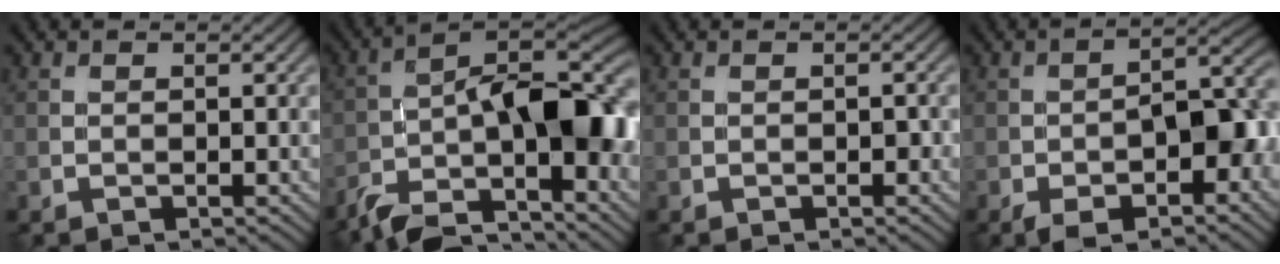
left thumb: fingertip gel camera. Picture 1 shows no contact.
{"total": 13.9, "force": [-7.6, 4.4, 10.8], "torque": [-0.177, -0.011, -0.141]}
{"total": 1.0, "force": [-0.4, 0.4, 0.9], "torque": [-0.012, 0.001, -0.005]}
{"total": 11.6, "force": [-4.5, 5.1, 9.3], "torque": [-0.139, -0.007, -0.073]}